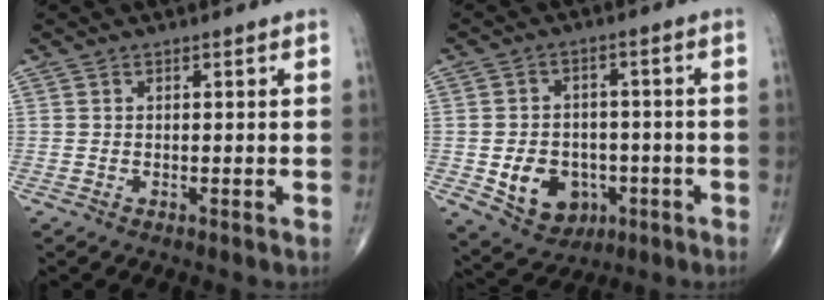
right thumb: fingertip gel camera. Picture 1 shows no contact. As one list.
[{"total": 10.1, "force": [-2.9, 8.0, 5.5], "torque": [-0.054, 0.016, -0.033]}]